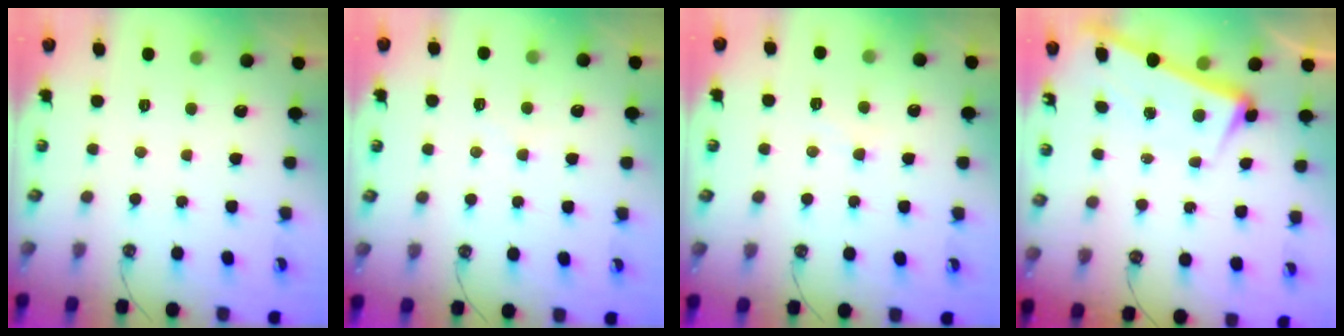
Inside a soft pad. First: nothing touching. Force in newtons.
{"total": 1.9, "press": 1.8, "slide": 0.3}
{"total": 0.9, "press": 0.6, "slide": 0.6}
{"total": 3.0, "press": 2.8, "slide": 1.0}